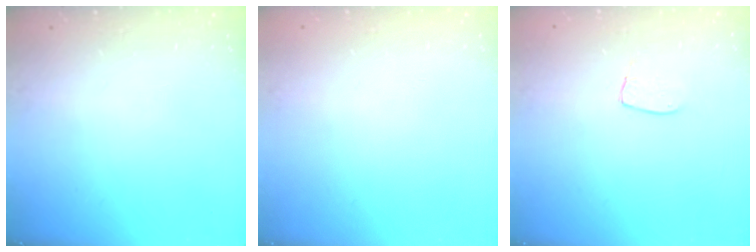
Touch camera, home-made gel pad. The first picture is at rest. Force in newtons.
{"total": 0.0}
{"total": 5.2, "press": 5.2, "slide": 0.3}